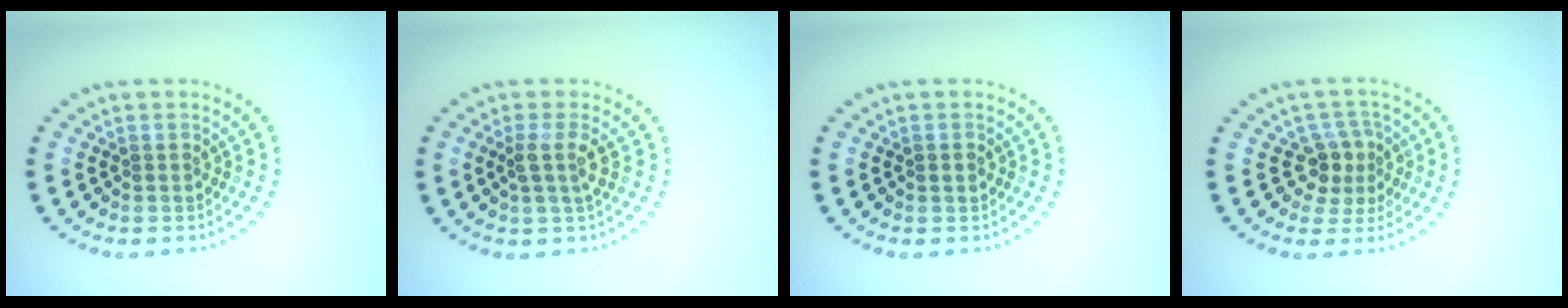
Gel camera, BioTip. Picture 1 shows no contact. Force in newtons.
{"total": 1.9, "press": 1.4, "slide": 1.3}
{"total": 0.9, "press": 0.9, "slide": 0.1}
{"total": 2.8, "press": 2.4, "slide": 1.5}